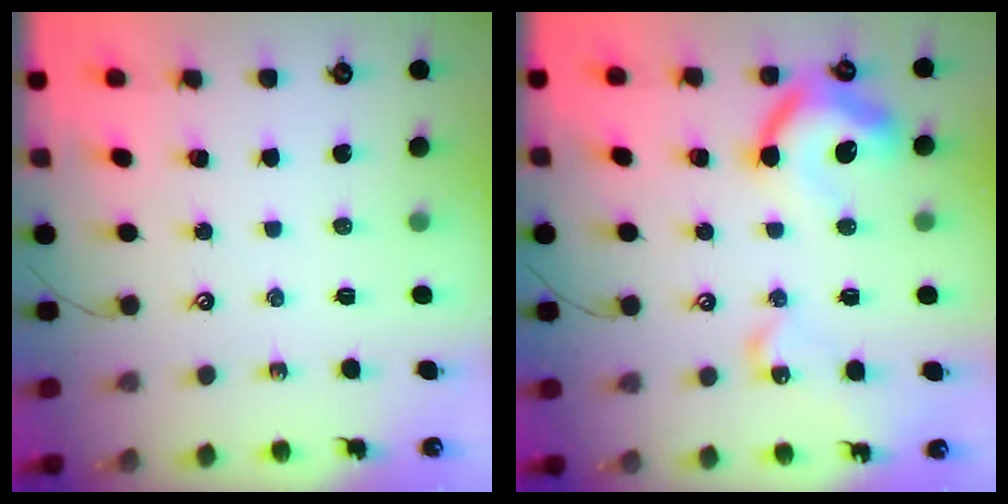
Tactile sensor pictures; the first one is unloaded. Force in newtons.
{"total": 15.2, "press": 15.1, "slide": 1.4}